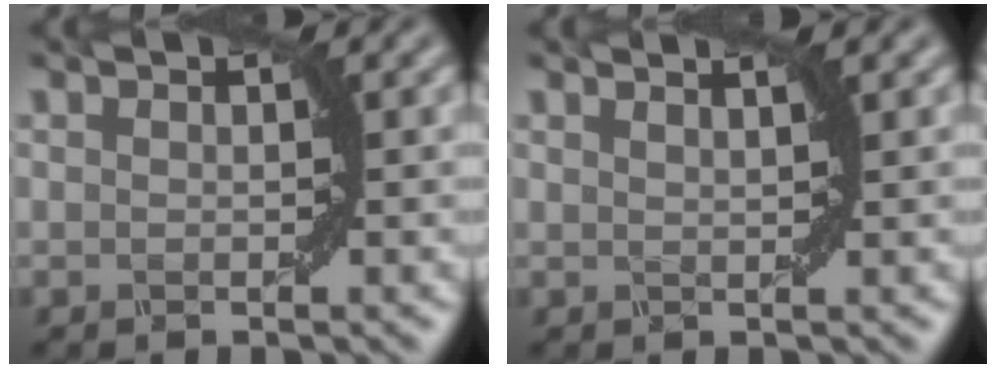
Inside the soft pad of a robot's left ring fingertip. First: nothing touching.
{"total": 2.3, "force": [1.6, 0.9, 1.4], "torque": [0.004, 0.008, -0.003]}